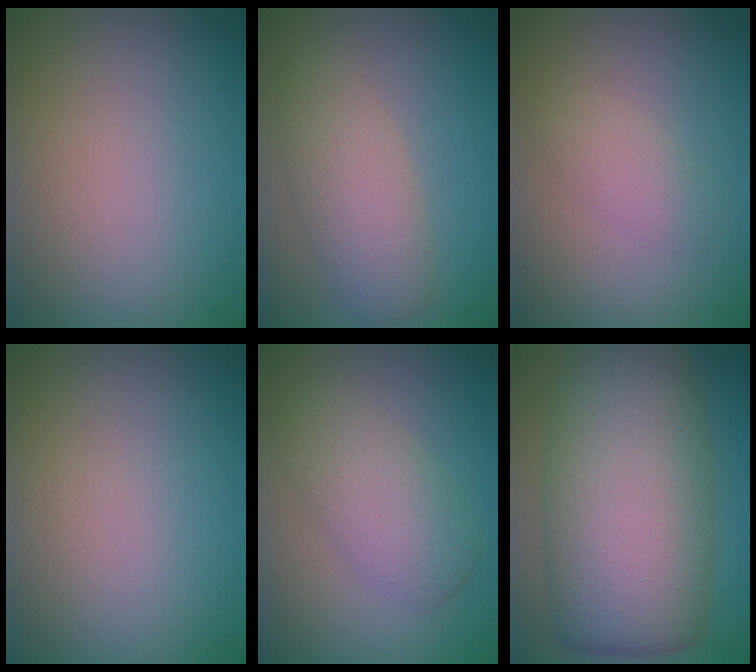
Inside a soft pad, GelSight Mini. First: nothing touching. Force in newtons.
{"total": 3.6, "press": 3.6, "slide": 0.4}
{"total": 1.8, "press": 1.8, "slide": 0.0}
{"total": 0.0}
{"total": 3.9, "press": 3.9, "slide": 0.1}
{"total": 13.3, "press": 13.3, "slide": 0.3}